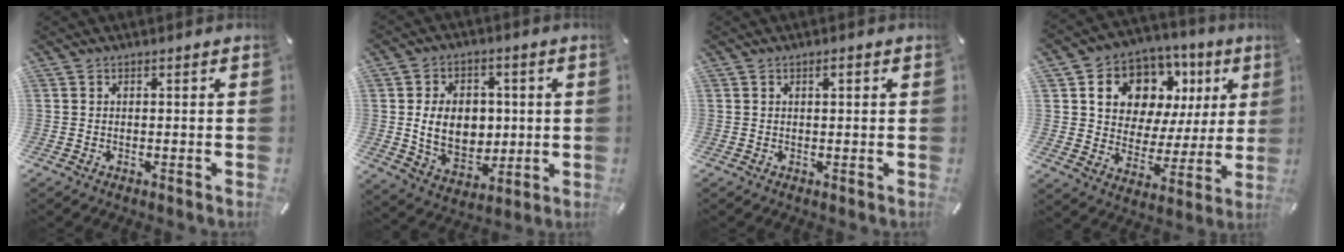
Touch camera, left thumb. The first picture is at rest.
{"total": 12.3, "force": [0.8, 9.5, 7.7], "torque": [-0.132, 0.007, 0.018]}
{"total": 1.4, "force": [0.5, 0.5, 1.2], "torque": [-0.015, 0.001, 0.006]}
{"total": 12.1, "force": [6.1, 9.5, 4.4], "torque": [-0.078, -0.044, 0.115]}